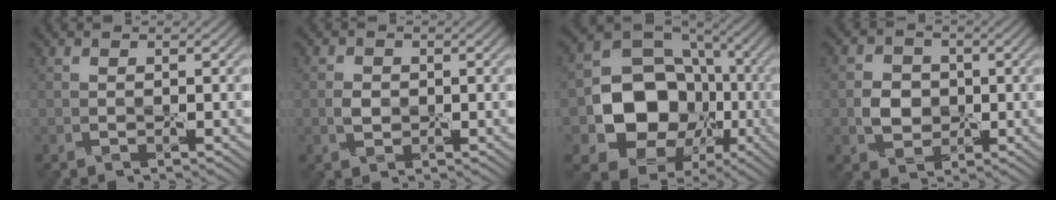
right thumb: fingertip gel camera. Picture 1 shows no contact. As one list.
[{"total": 0.9, "force": [0.1, 0.9, 0.3], "torque": [-0.003, 0.004, -0.004]}, {"total": 12.3, "force": [-2.5, 10.5, 5.9], "torque": [-0.101, -0.022, -0.047]}, {"total": 2.6, "force": [0.0, 2.5, 0.7], "torque": [-0.008, 0.005, -0.005]}]